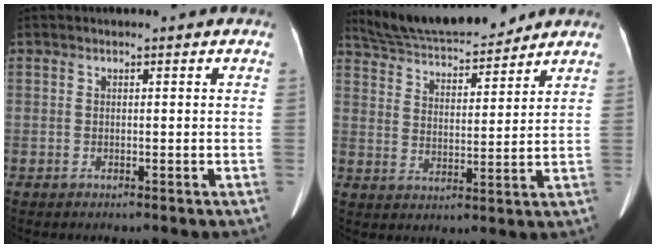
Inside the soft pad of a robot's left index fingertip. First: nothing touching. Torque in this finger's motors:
{"motor_torque": [0.05, -0.27, 0.00, 0.00]}